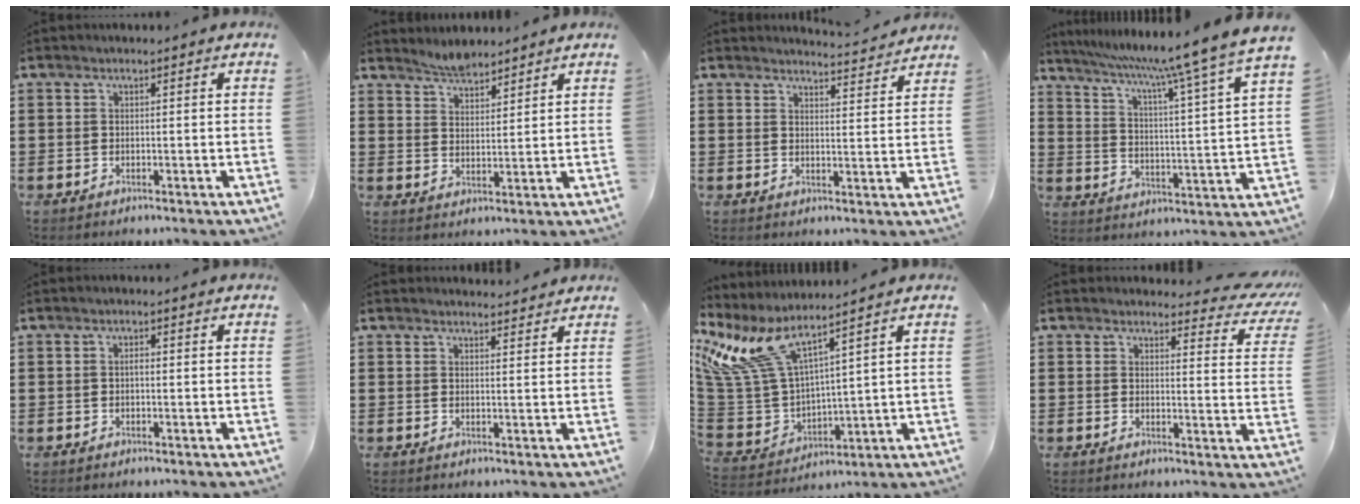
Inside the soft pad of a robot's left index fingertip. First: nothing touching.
{"total": 3.4, "force": [3.3, 0.4, -0.1], "torque": [-0.009, -0.006, 0.065]}
{"total": 3.5, "force": [3.5, -0.3, 0.4], "torque": [-0.012, -0.026, 0.060]}
{"total": 7.8, "force": [6.5, -1.6, 4.0], "torque": [-0.096, -0.057, 0.095]}
{"total": 0.8, "force": [-0.1, 0.4, 0.7], "torque": [-0.016, 0.000, -0.001]}
{"total": 2.0, "force": [2.0, 0.2, 0.1], "torque": [-0.008, -0.002, 0.039]}
{"total": 10.2, "force": [6.9, 3.2, 6.8], "torque": [-0.195, -0.055, 0.114]}
{"total": 3.9, "force": [3.4, 1.2, 1.5], "torque": [-0.028, -0.018, 0.057]}